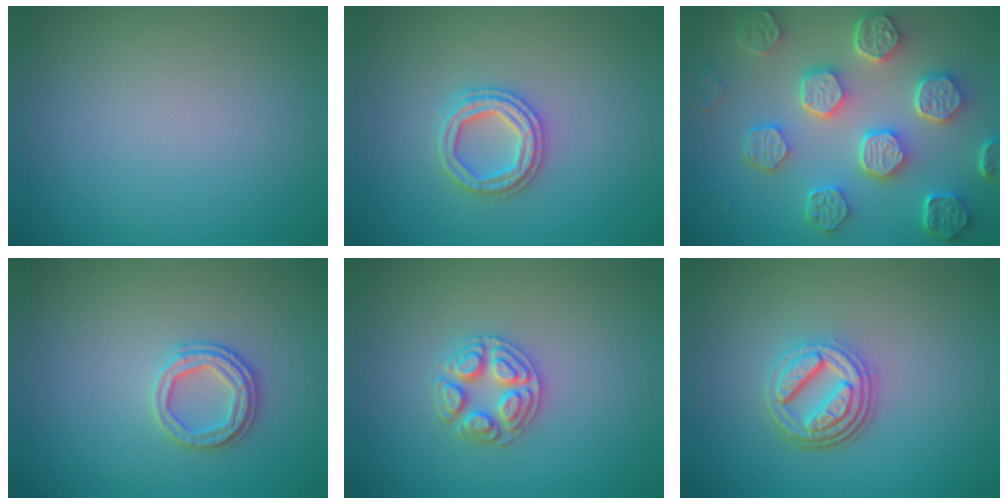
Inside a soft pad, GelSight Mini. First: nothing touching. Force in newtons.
{"total": 2.7, "press": 2.6, "slide": 0.7}
{"total": 8.0, "press": 6.1, "slide": 5.2}
{"total": 2.6, "press": 2.4, "slide": 0.8}
{"total": 2.9, "press": 2.8, "slide": 0.4}
{"total": 4.5, "press": 3.4, "slide": 3.0}